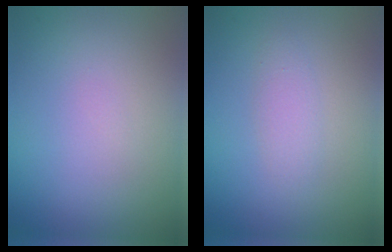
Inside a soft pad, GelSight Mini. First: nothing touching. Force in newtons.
{"total": 1.4, "press": 1.4, "slide": 0.0}